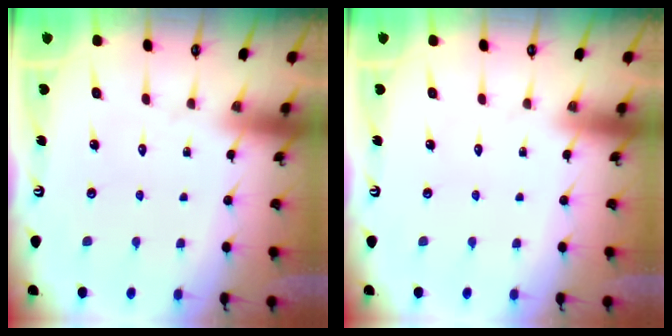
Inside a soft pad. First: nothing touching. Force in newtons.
{"total": 0.0}